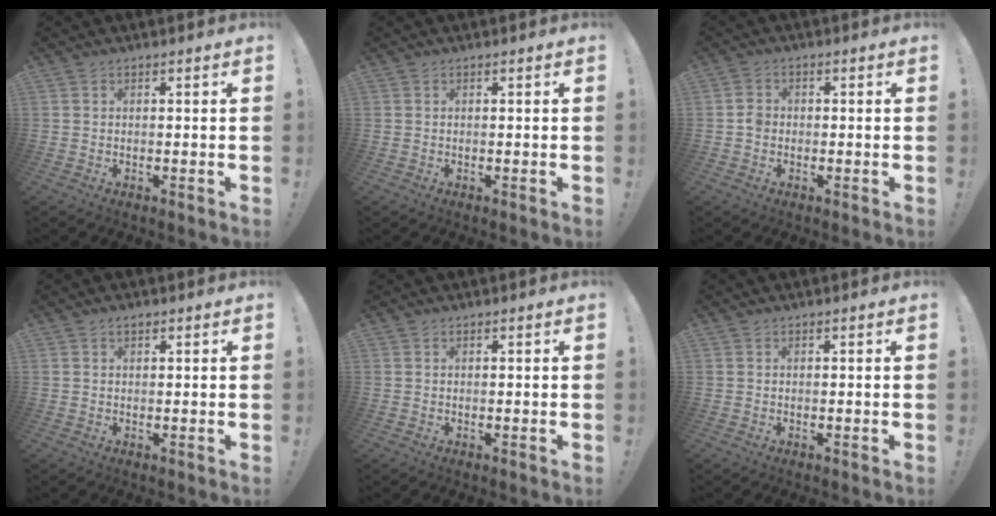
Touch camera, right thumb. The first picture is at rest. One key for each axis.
{"total": 0.0}
{"total": 2.5, "fx": -0.9, "fy": 2.0, "fz": 1.2, "tx": -0.014, "ty": 0.007, "tz": -0.018}
{"total": 1.1, "fx": 0.8, "fy": 0.5, "fz": 0.5, "tx": -0.004, "ty": -0.002, "tz": 0.014}
{"total": 0.0}
{"total": 0.0}